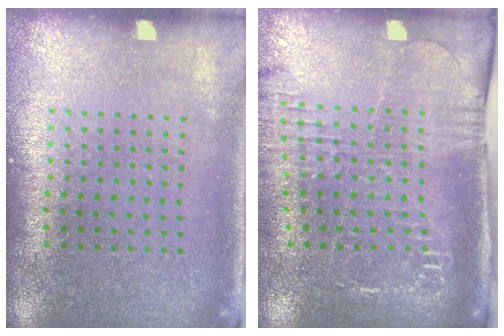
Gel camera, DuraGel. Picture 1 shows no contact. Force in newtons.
{"total": 1.9, "press": 1.8, "slide": 0.8}